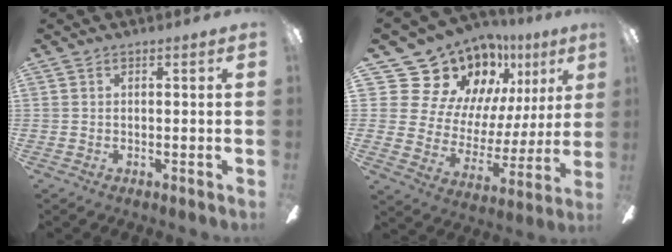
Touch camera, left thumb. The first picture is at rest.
{"total": 20.2, "force": [14.4, 12.5, 6.8], "torque": [-0.131, -0.116, 0.289]}